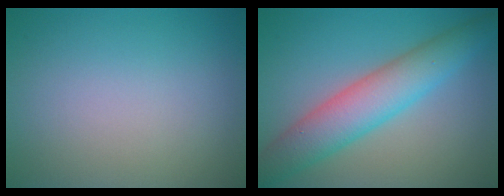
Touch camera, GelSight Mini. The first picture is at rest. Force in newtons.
{"total": 6.3, "press": 6.3, "slide": 0.1}